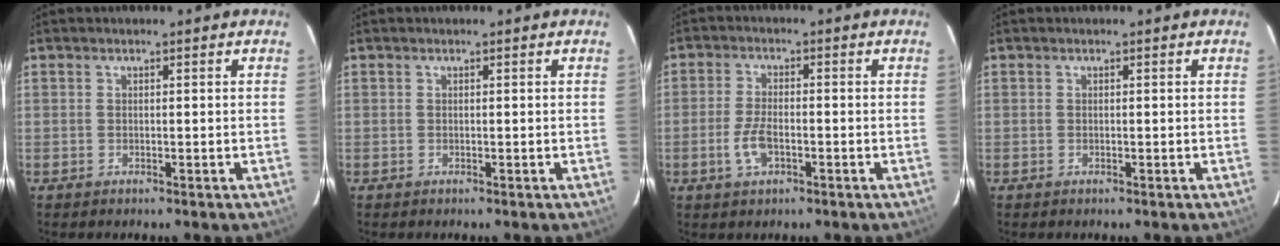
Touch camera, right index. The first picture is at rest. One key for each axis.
{"total": 0.0}
{"total": 5.2, "fx": -2.0, "fy": 2.4, "fz": 4.2, "tx": -0.093, "ty": -0.001, "tz": -0.037}
{"total": 0.0}